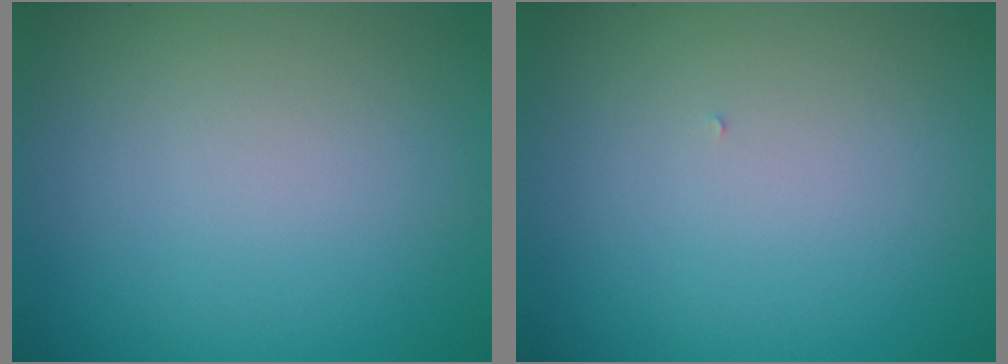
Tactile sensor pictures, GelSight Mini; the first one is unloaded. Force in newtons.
{"total": 0.0}